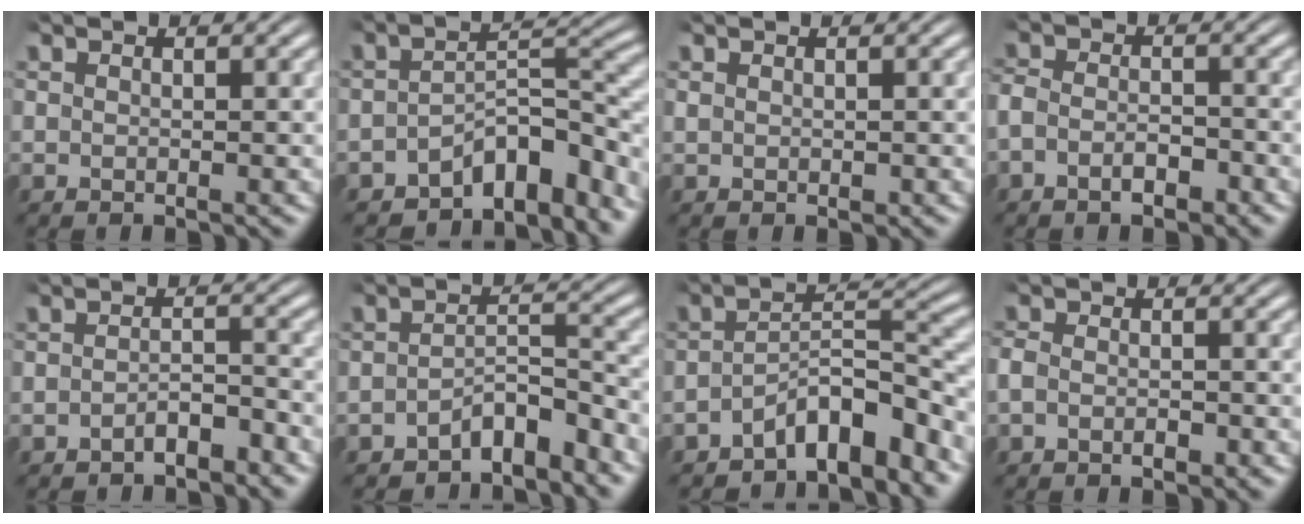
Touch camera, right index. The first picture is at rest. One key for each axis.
{"total": 6.9, "fx": -4.4, "fy": 2.2, "fz": 4.8, "tx": -0.065, "ty": -0.018, "tz": -0.063}
{"total": 0.0}
{"total": 3.0, "fx": -1.6, "fy": 2.1, "fz": 1.5, "tx": -0.039, "ty": -0.008, "tz": -0.027}
{"total": 2.4, "fx": -2.1, "fy": 0.5, "fz": 0.9, "tx": -0.007, "ty": -0.004, "tz": -0.040}
{"total": 4.2, "fx": -3.7, "fy": 1.0, "fz": 1.9, "tx": -0.015, "ty": -0.007, "tz": -0.060}
{"total": 6.1, "fx": -4.1, "fy": 1.7, "fz": 4.2, "tx": -0.055, "ty": -0.007, "tz": -0.061}
{"total": 1.9, "fx": -0.9, "fy": 1.3, "fz": 1.0, "tx": -0.029, "ty": -0.008, "tz": -0.015}